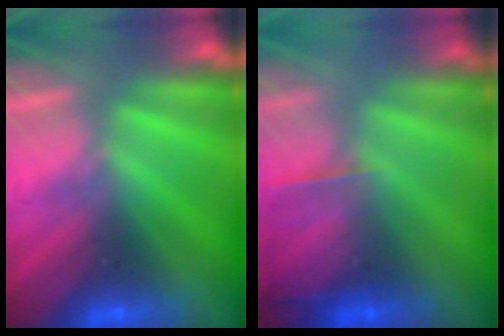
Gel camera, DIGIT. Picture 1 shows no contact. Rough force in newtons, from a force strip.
{"total": 2.2}